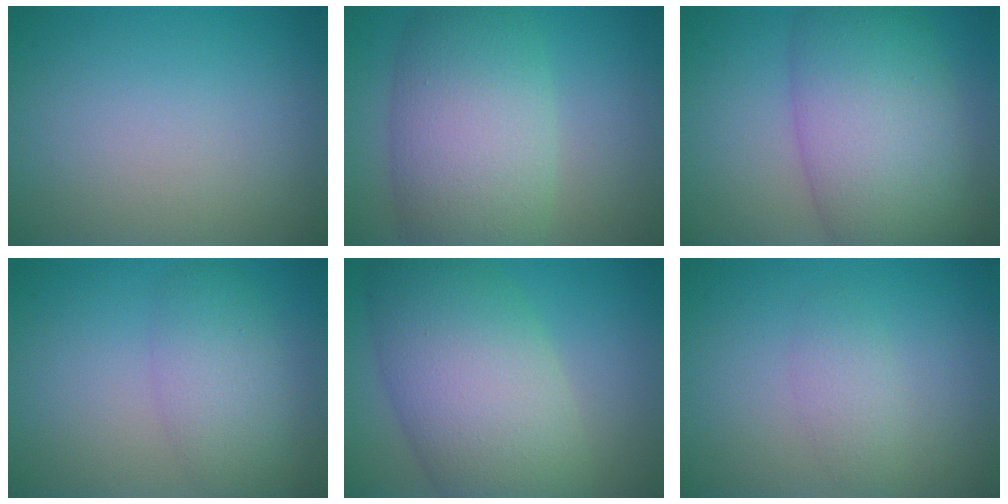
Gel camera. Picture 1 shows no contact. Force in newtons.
{"total": 9.5, "press": 9.5, "slide": 0.3}
{"total": 10.1, "press": 10.1, "slide": 0.3}
{"total": 3.8, "press": 3.8, "slide": 0.0}
{"total": 11.1, "press": 11.1, "slide": 0.6}
{"total": 1.8, "press": 1.8, "slide": 0.1}